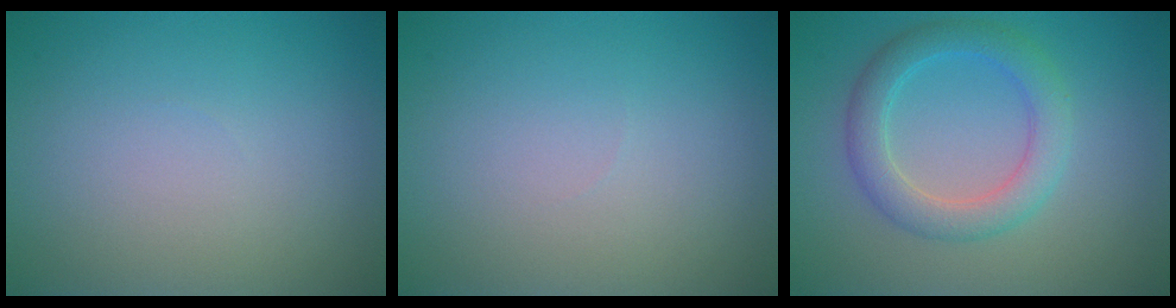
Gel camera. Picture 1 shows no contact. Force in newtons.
{"total": 0.0}
{"total": 3.8, "press": 3.8, "slide": 0.1}